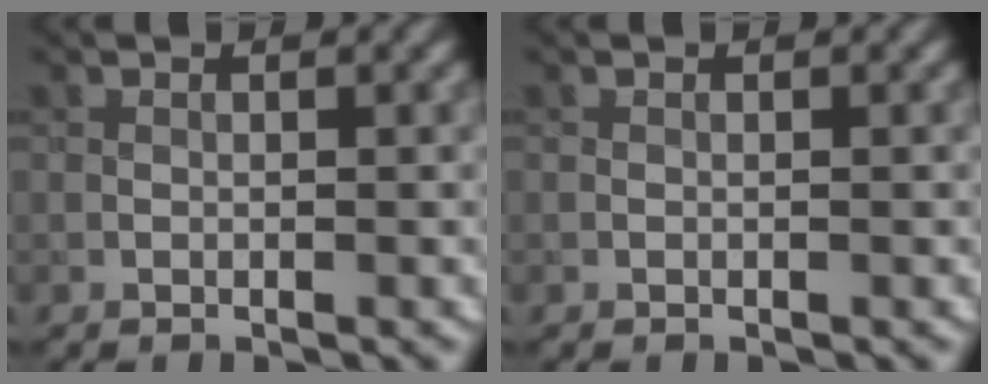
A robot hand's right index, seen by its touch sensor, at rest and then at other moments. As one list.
[{"total": 0.0}]